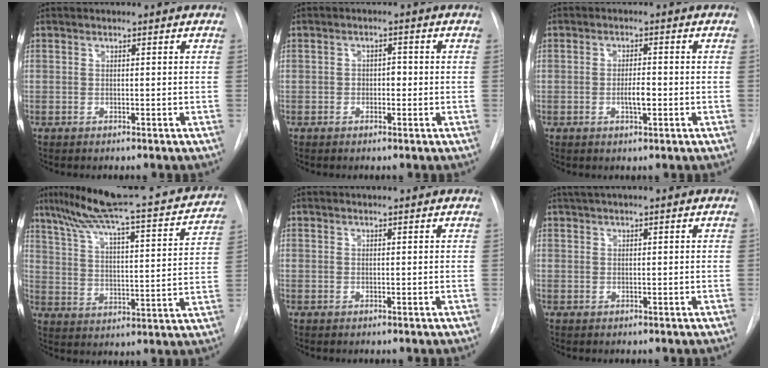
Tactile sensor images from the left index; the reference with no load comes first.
{"total": 1.9, "force": [-0.4, 1.2, 1.4], "torque": [-0.015, 0.006, -0.008]}
{"total": 2.8, "force": [-0.8, 0.7, 2.6], "torque": [-0.047, 0.002, -0.012]}
{"total": 24.5, "force": [21.0, 2.9, 12.3], "torque": [-0.194, -0.005, 0.283]}
{"total": 1.2, "force": [1.2, 0.0, 0.2], "torque": [-0.009, 0.014, 0.018]}
{"total": 3.4, "force": [2.6, 0.1, 2.1], "torque": [-0.034, 0.032, 0.045]}